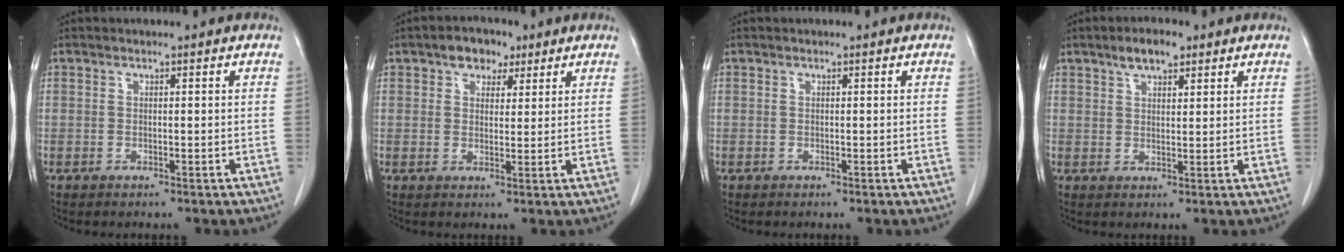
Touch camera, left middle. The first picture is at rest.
{"total": 4.5, "force": [2.7, 2.9, 2.1], "torque": [-0.029, 0.014, 0.043]}
{"total": 0.0}
{"total": 4.4, "force": [2.9, 1.7, 2.8], "torque": [-0.052, 0.009, 0.050]}